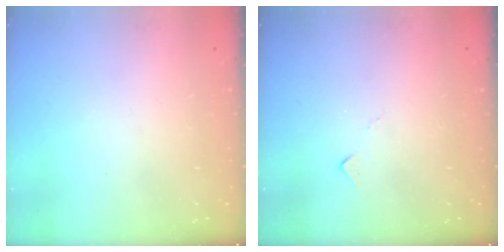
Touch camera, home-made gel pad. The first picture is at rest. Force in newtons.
{"total": 5.6, "press": 5.6, "slide": 0.3}